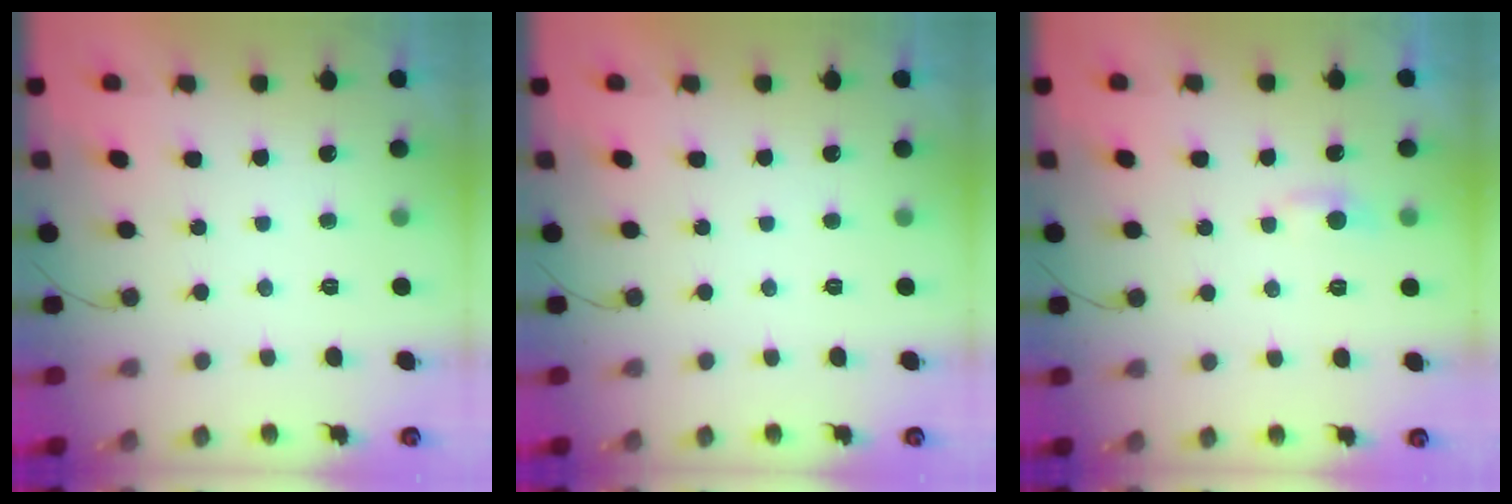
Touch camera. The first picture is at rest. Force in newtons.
{"total": 0.0}
{"total": 3.3, "press": 3.3, "slide": 0.4}